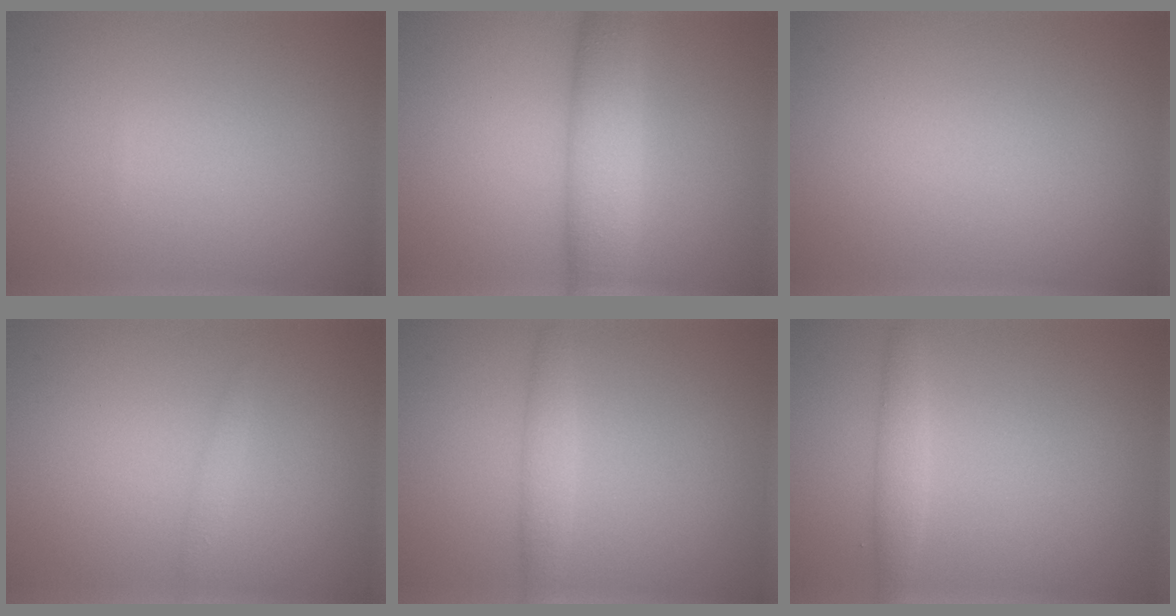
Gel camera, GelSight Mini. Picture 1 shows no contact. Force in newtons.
{"total": 5.1, "press": 5.1, "slide": 0.1}
{"total": 0.0}
{"total": 0.7, "press": 0.7, "slide": 0.1}
{"total": 1.9, "press": 1.9, "slide": 0.1}
{"total": 1.9, "press": 1.9, "slide": 0.0}